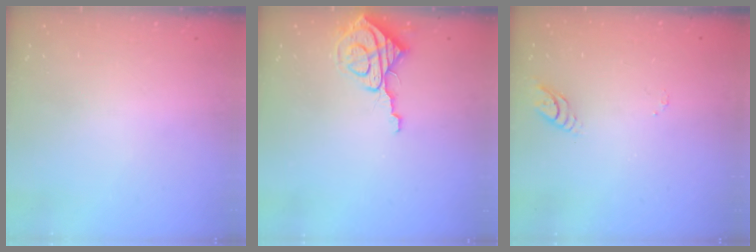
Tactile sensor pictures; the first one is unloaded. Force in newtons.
{"total": 8.6, "press": 8.5, "slide": 0.7}
{"total": 3.9, "press": 3.8, "slide": 0.2}